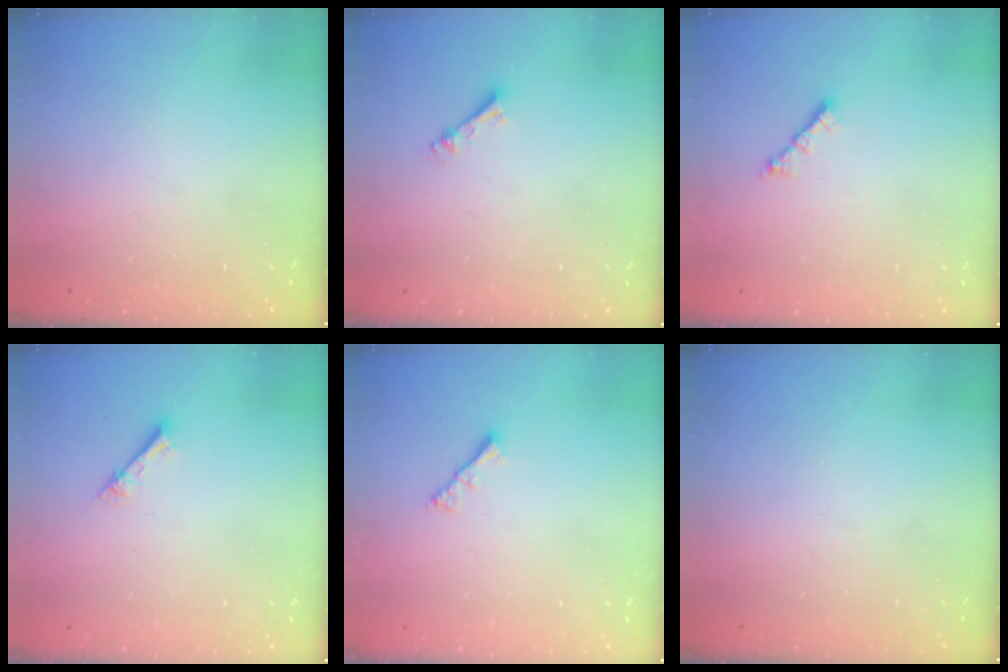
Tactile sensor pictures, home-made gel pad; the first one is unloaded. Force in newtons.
{"total": 2.4, "press": 2.4, "slide": 0.4}
{"total": 1.8, "press": 1.7, "slide": 0.6}
{"total": 1.5, "press": 1.5, "slide": 0.1}
{"total": 2.5, "press": 2.4, "slide": 0.5}
{"total": 0.0}